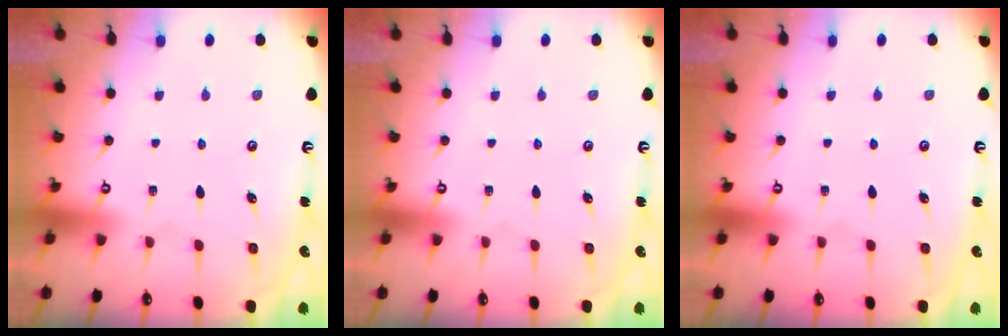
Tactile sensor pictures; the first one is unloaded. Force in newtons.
{"total": 0.0}
{"total": 0.0}